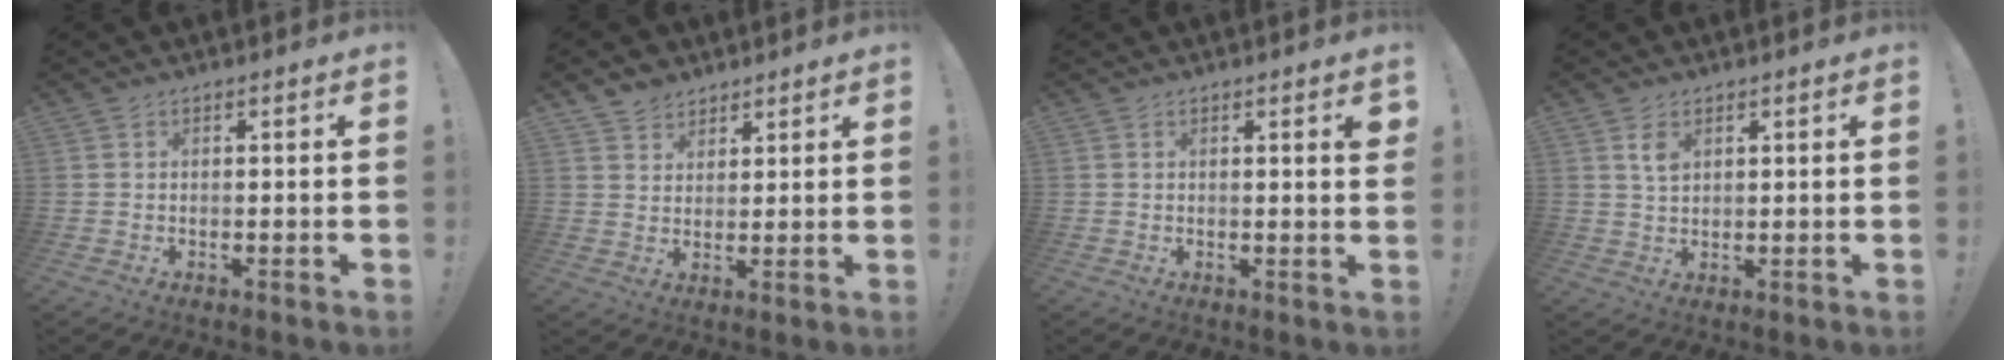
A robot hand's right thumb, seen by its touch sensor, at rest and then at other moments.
{"total": 5.0, "force": [3.9, 3.1, 0.2], "torque": [-0.005, -0.026, 0.075]}
{"total": 2.1, "force": [1.1, 0.0, 1.7], "torque": [-0.014, -0.007, 0.014]}
{"total": 4.1, "force": [2.0, 2.3, 2.7], "torque": [-0.038, -0.011, 0.034]}